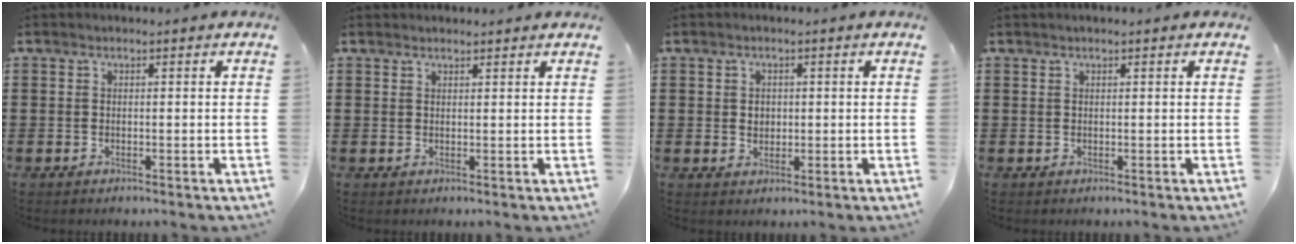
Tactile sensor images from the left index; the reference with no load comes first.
{"total": 0.7, "force": [0.7, 0.1, 0.0], "torque": [0.000, -0.001, 0.014]}
{"total": 1.6, "force": [0.3, 1.4, 0.7], "torque": [-0.009, 0.005, 0.002]}
{"total": 0.0}